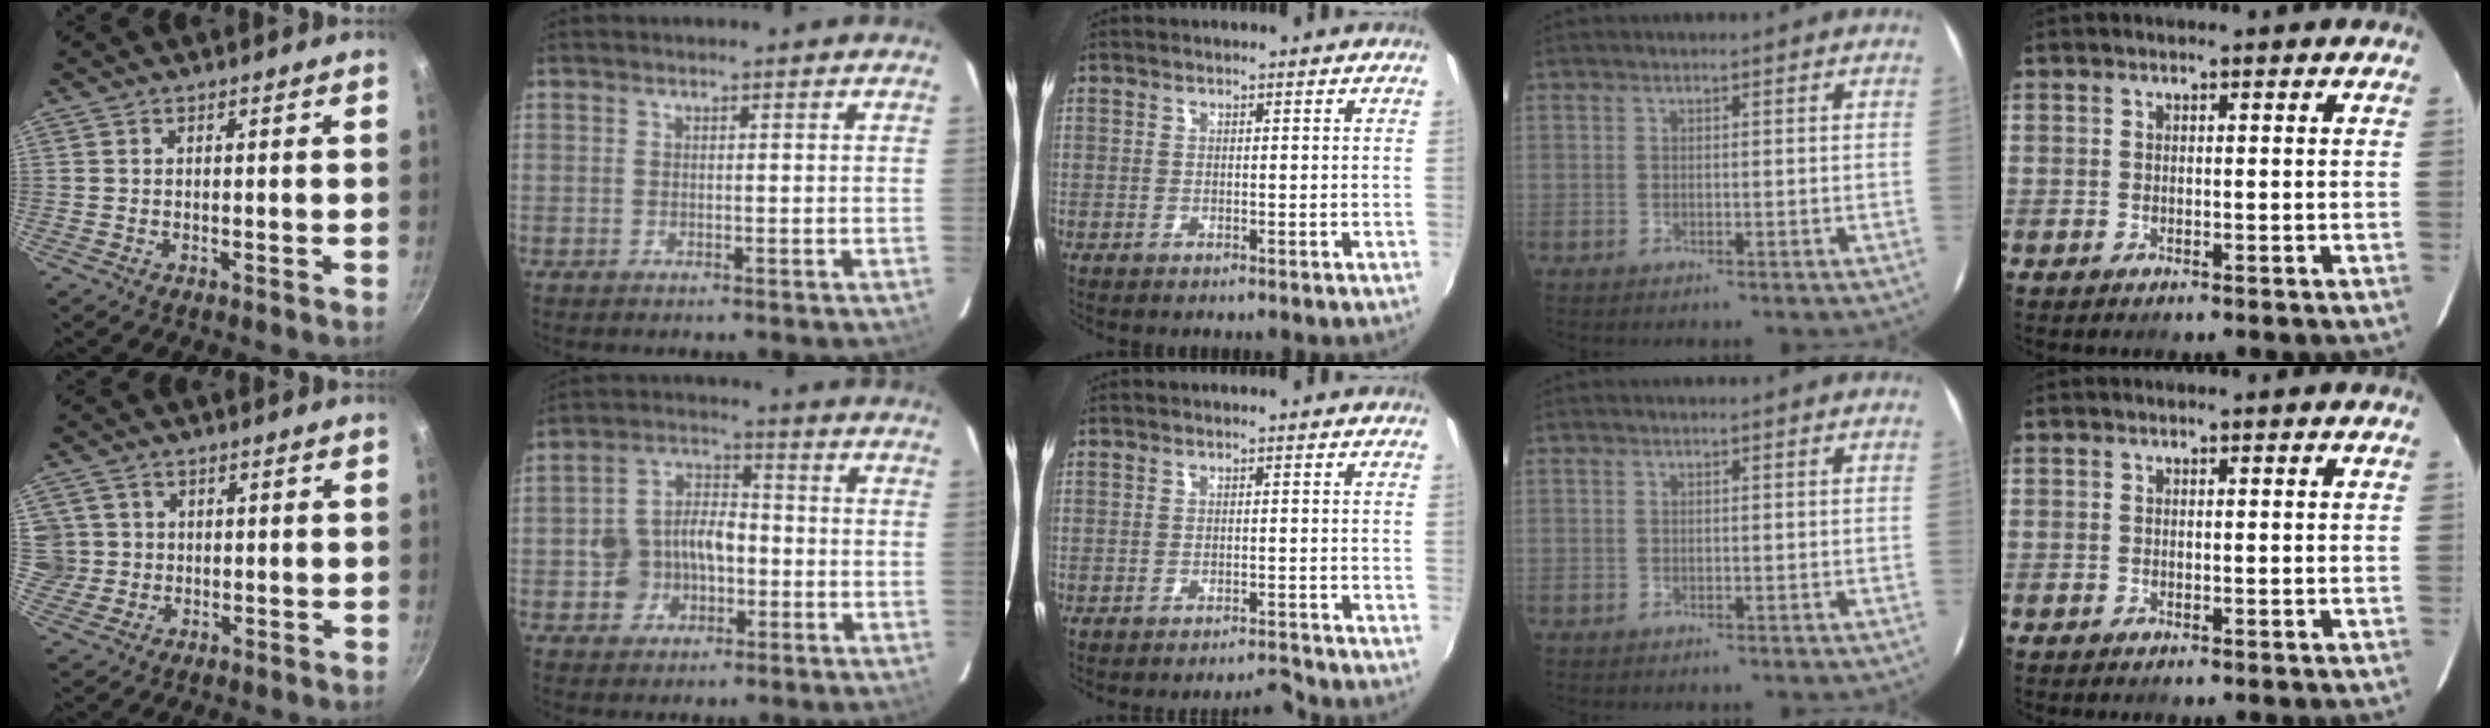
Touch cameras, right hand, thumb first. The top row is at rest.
{"thumb": {"total": 4.9, "force": [0.6, 4.8, 0.8], "torque": [0.011, 0.007, 0.013]}, "index": {"total": 8.6, "force": [-2.2, 6.9, 4.6], "torque": [-0.099, 0.027, -0.034]}, "middle": {"total": 2.7, "force": [-2.7, -0.1, 0.2], "torque": [-0.006, -0.002, -0.043]}}